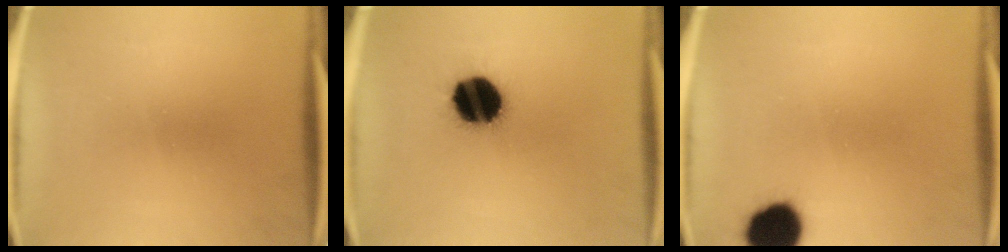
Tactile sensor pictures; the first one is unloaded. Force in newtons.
{"total": 16.6}
{"total": 10.9}